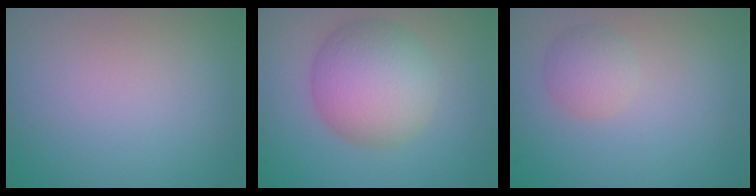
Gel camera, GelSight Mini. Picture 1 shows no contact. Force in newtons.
{"total": 7.0, "press": 7.0, "slide": 0.2}
{"total": 2.1, "press": 2.1, "slide": 0.1}